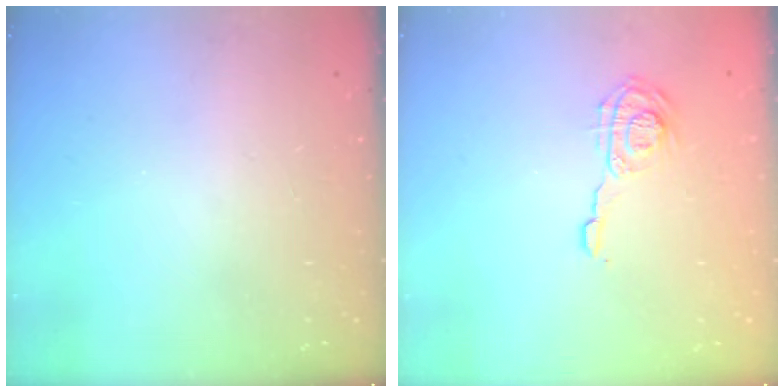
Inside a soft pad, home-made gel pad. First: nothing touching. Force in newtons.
{"total": 7.4, "press": 7.4, "slide": 0.3}